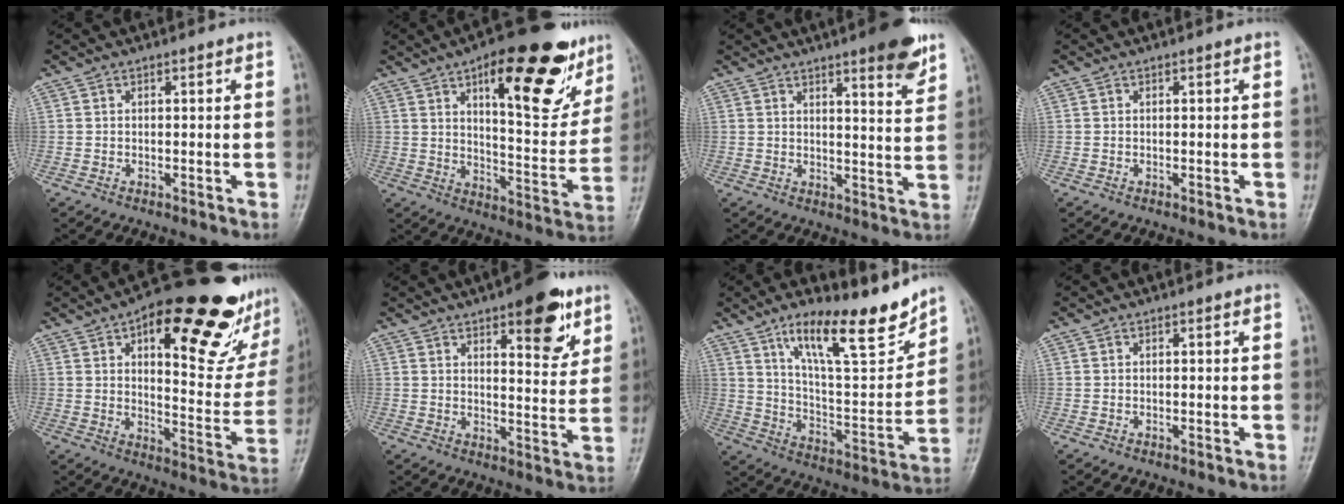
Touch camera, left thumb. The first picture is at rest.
{"total": 22.6, "force": [11.9, 8.4, 17.3], "torque": [-0.196, -0.044, 0.176]}
{"total": 8.4, "force": [5.7, 1.3, 6.1], "torque": [-0.067, -0.034, 0.073]}
{"total": 0.0}
{"total": 27.1, "force": [14.5, 9.9, 20.6], "torque": [-0.232, -0.032, 0.204]}
{"total": 11.8, "force": [6.7, 4.4, 8.7], "torque": [-0.086, -0.034, 0.091]}
{"total": 18.6, "force": [13.0, 5.0, 12.3], "torque": [-0.159, -0.081, 0.223]}
{"total": 0.0}